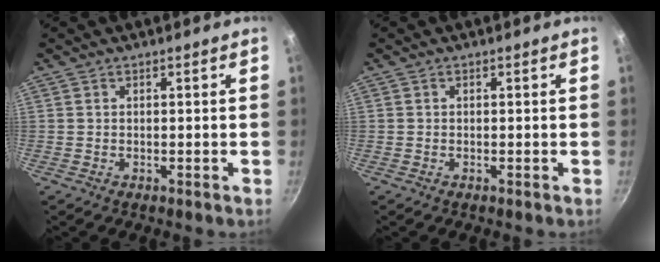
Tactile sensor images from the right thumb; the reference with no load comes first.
{"total": 0.0}